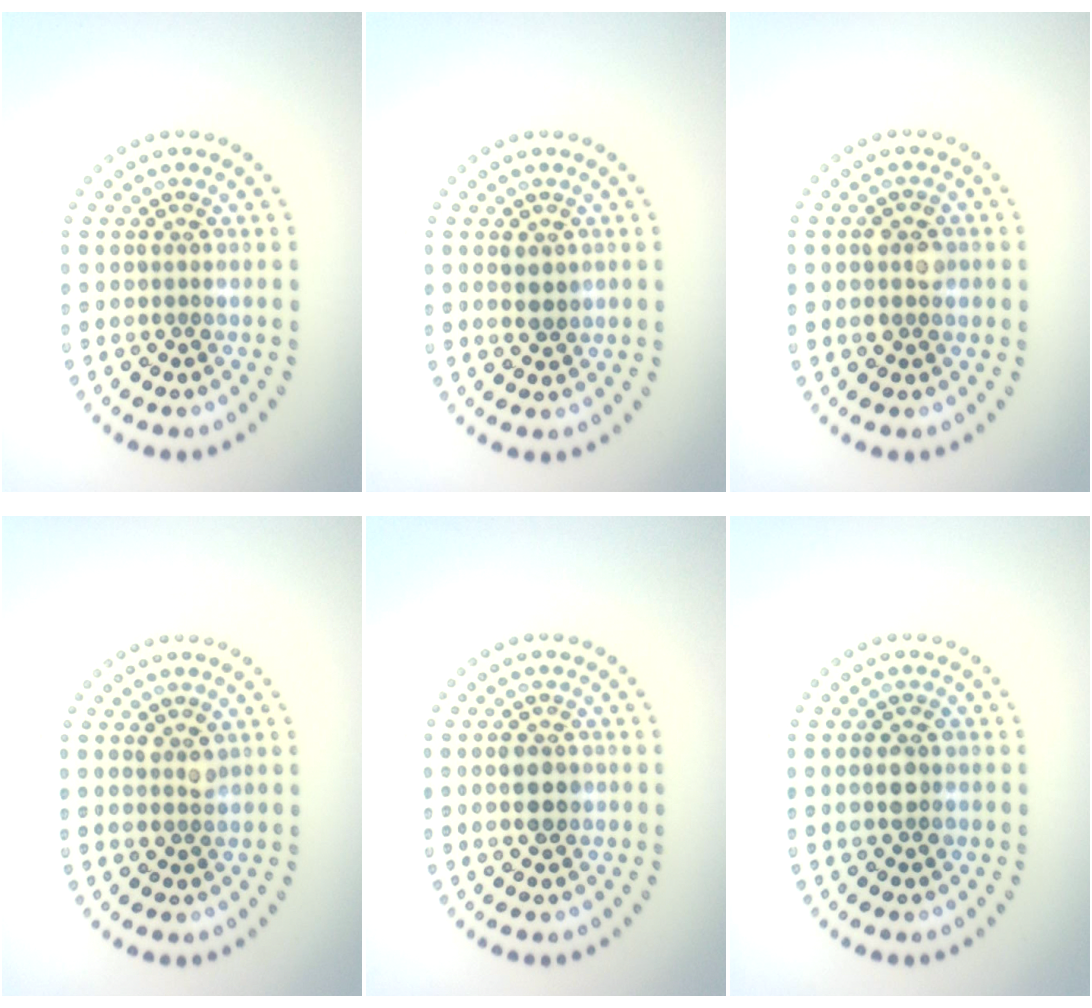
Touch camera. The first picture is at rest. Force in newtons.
{"total": 1.3, "press": 1.2, "slide": 0.6}
{"total": 2.8, "press": 2.8, "slide": 0.1}
{"total": 1.4, "press": 1.3, "slide": 0.6}
{"total": 2.9, "press": 2.9, "slide": 0.2}
{"total": 1.9, "press": 1.9, "slide": 0.3}